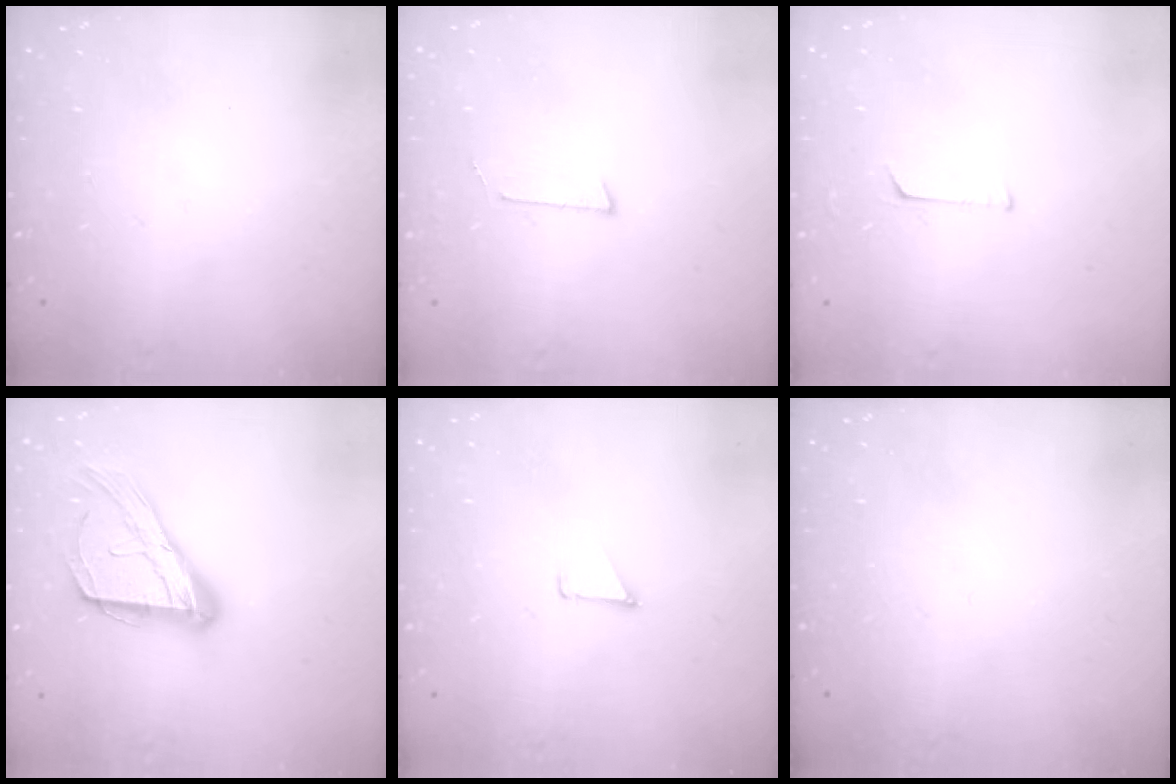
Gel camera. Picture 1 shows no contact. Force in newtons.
{"total": 2.7, "press": 2.7, "slide": 0.2}
{"total": 4.6, "press": 4.6, "slide": 0.3}
{"total": 15.8, "press": 15.7, "slide": 1.0}
{"total": 0.9, "press": 0.8, "slide": 0.1}
{"total": 0.0}